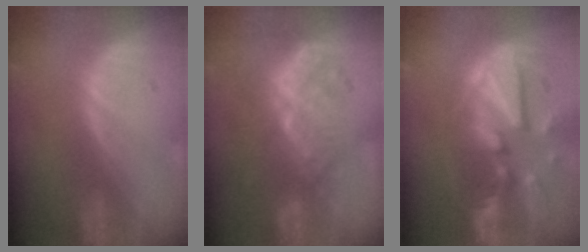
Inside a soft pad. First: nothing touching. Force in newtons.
{"total": 9.5, "press": 8.6, "slide": 4.1}
{"total": 12.4, "press": 10.8, "slide": 6.1}